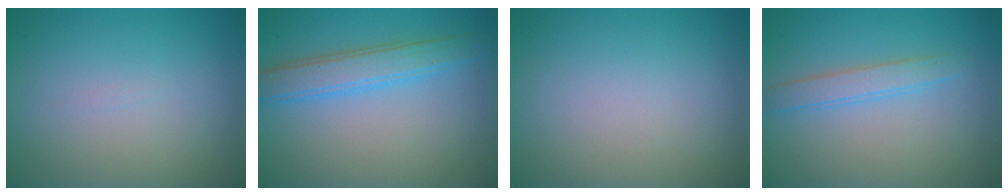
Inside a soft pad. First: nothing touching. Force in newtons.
{"total": 3.8, "press": 3.8, "slide": 0.1}
{"total": 0.0}
{"total": 2.1, "press": 2.1, "slide": 0.1}